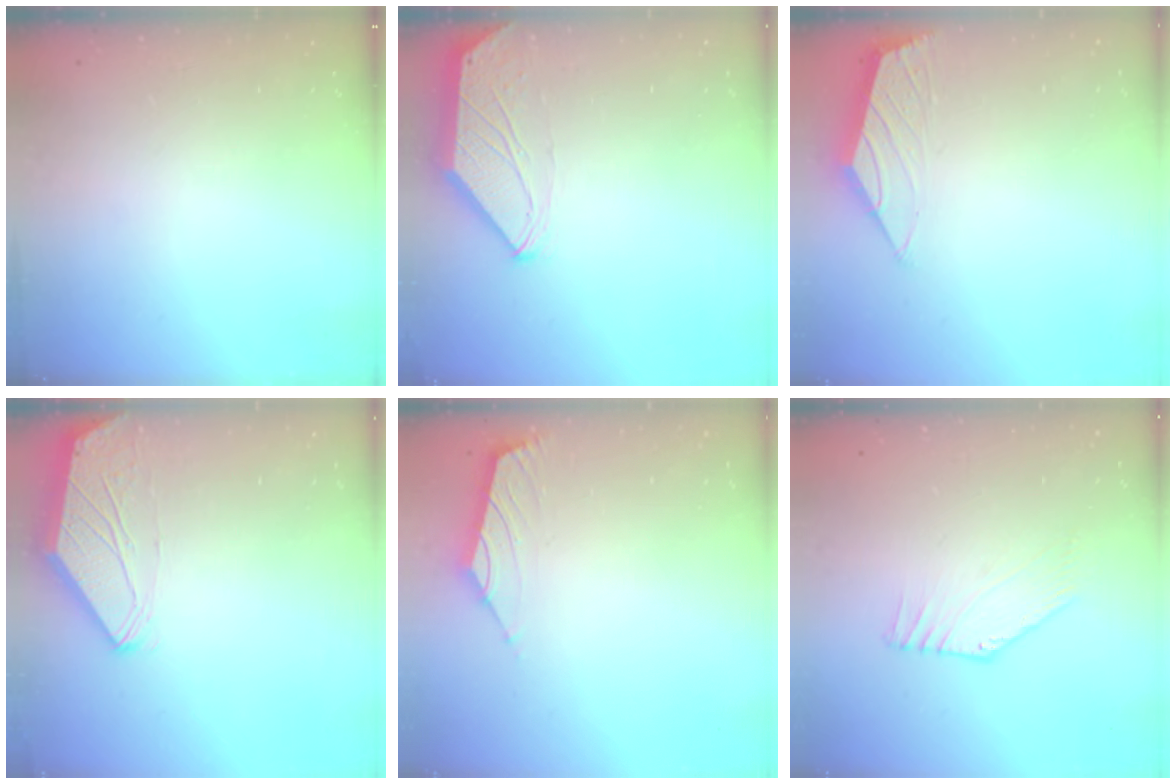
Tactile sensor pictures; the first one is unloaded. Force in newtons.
{"total": 0.0}
{"total": 1.5, "press": 1.4, "slide": 0.5}
{"total": 0.0}
{"total": 1.8, "press": 1.6, "slide": 0.7}
{"total": 2.7, "press": 2.7, "slide": 0.0}